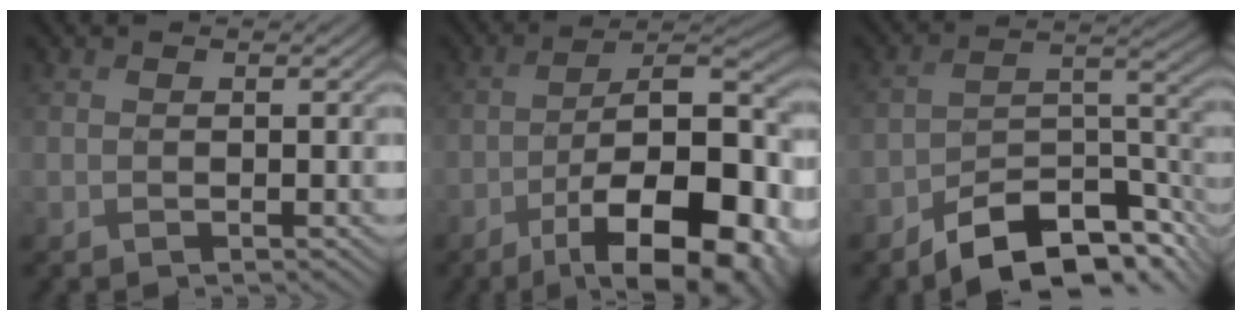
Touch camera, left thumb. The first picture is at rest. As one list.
[{"total": 17.2, "force": [-8.6, 6.9, 13.2], "torque": [-0.191, -0.013, -0.130]}, {"total": 11.8, "force": [-8.0, 4.7, 7.3], "torque": [-0.102, -0.008, -0.146]}]